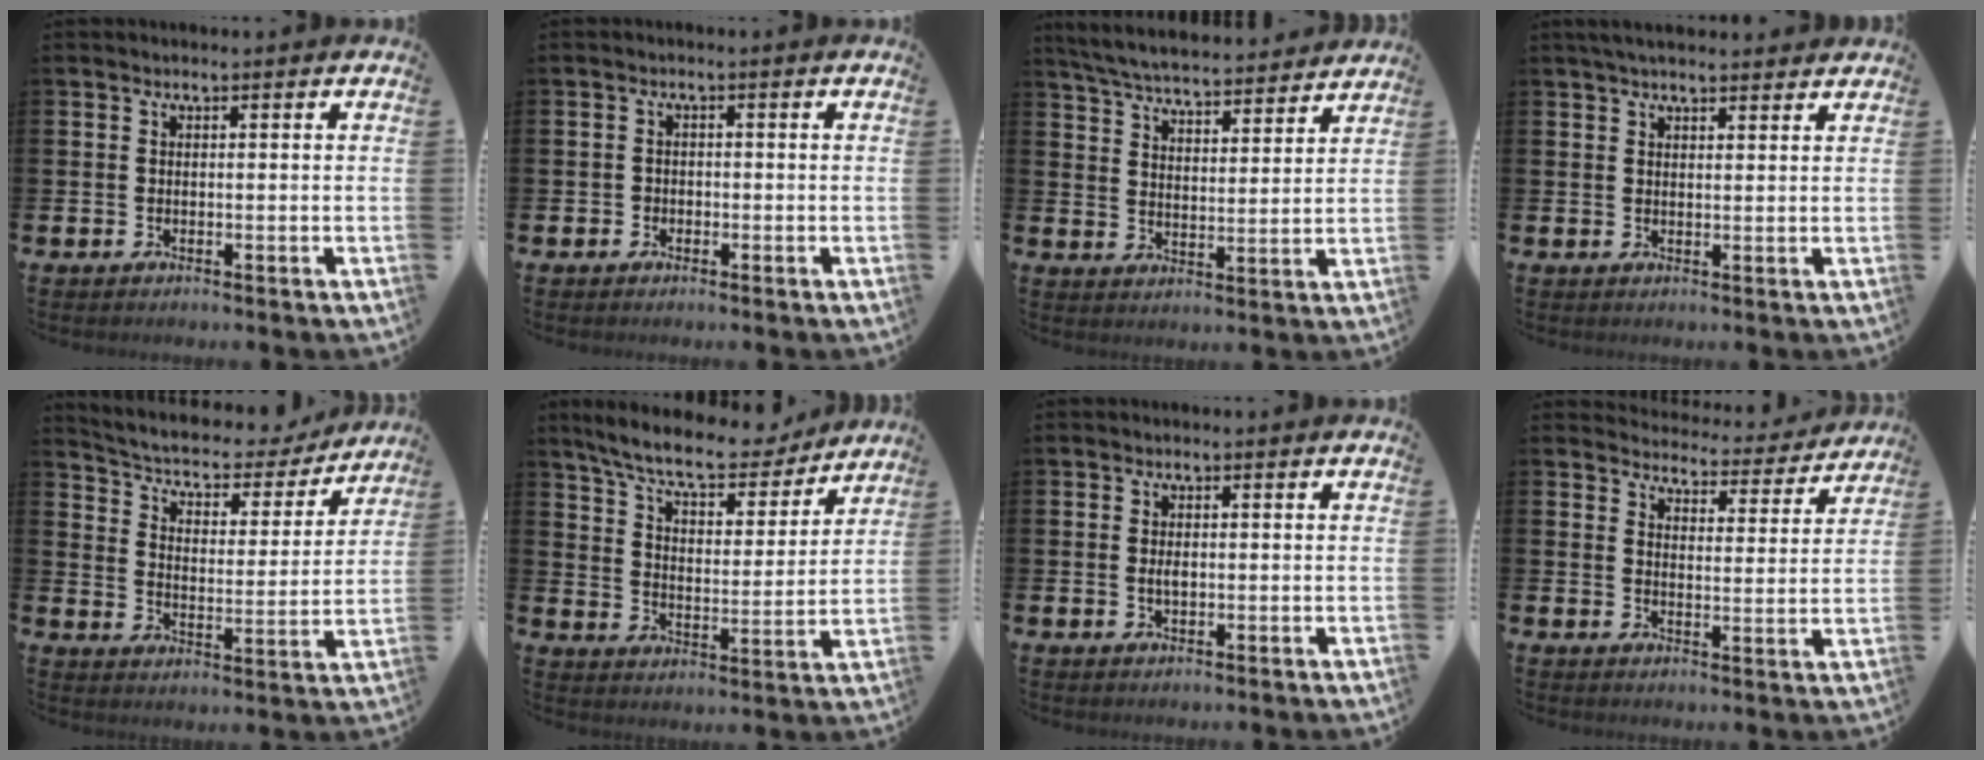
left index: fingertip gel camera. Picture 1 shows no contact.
{"total": 1.2, "force": [-0.6, 1.0, 0.1], "torque": [-0.003, 0.004, -0.016]}
{"total": 6.0, "force": [5.9, 0.6, 1.2], "torque": [-0.053, -0.041, 0.103]}
{"total": 2.8, "force": [2.6, 0.5, 0.9], "torque": [-0.023, -0.004, 0.048]}
{"total": 5.5, "force": [4.9, 1.9, 1.5], "torque": [-0.064, -0.039, 0.077]}
{"total": 9.3, "force": [8.5, 1.7, 3.4], "torque": [-0.099, -0.050, 0.148]}
{"total": 1.3, "force": [0.0, 0.7, 1.1], "torque": [-0.022, 0.003, -0.001]}
{"total": 4.2, "force": [4.1, 0.7, 0.2], "torque": [-0.013, -0.038, 0.067]}